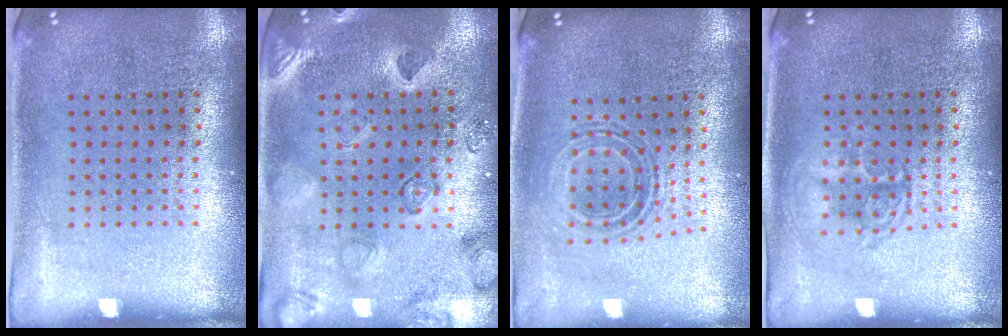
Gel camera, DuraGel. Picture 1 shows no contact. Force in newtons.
{"total": 2.3, "press": 2.2, "slide": 0.8}
{"total": 0.8, "press": 0.7, "slide": 0.3}
{"total": 1.3, "press": 1.3, "slide": 0.2}